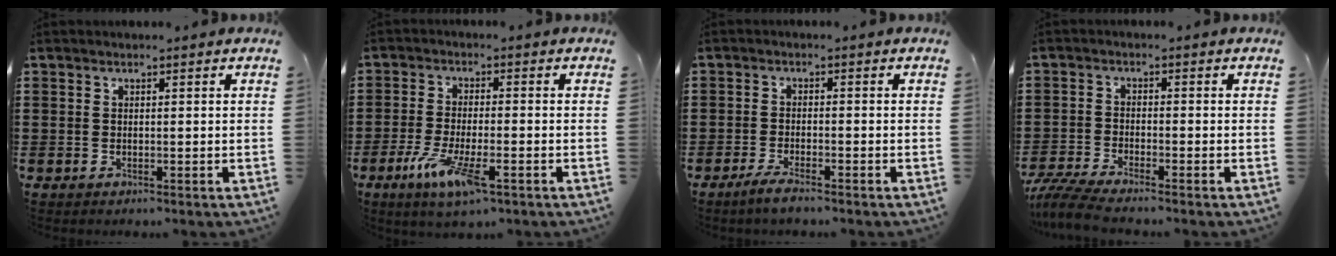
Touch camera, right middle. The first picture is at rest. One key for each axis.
{"total": 7.6, "fx": -3.5, "fy": 1.9, "fz": 6.5, "tx": -0.139, "ty": -0.015, "tz": -0.064}
{"total": 2.5, "fx": -2.0, "fy": 0.0, "fz": 1.5, "tx": -0.033, "ty": -0.001, "tz": -0.038}
{"total": 4.3, "fx": -3.9, "fy": 0.0, "fz": 1.9, "tx": -0.061, "ty": -0.021, "tz": -0.083}